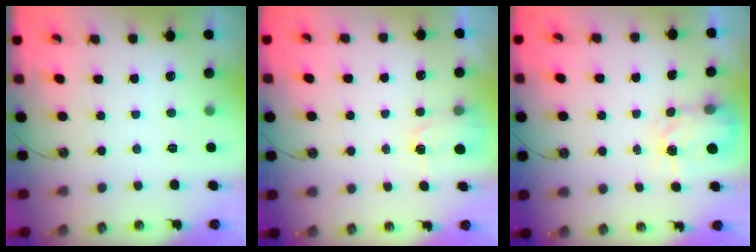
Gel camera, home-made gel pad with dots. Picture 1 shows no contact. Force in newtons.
{"total": 2.4, "press": 2.4, "slide": 0.3}
{"total": 3.6, "press": 3.6, "slide": 0.6}